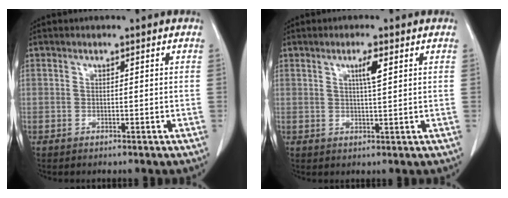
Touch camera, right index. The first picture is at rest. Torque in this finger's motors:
{"motor_torque": [0.10, 0.09, 0.02, 0.04]}